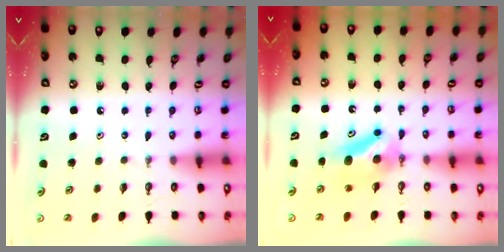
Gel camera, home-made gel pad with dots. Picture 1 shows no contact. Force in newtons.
{"total": 6.8, "press": 6.3, "slide": 2.5}